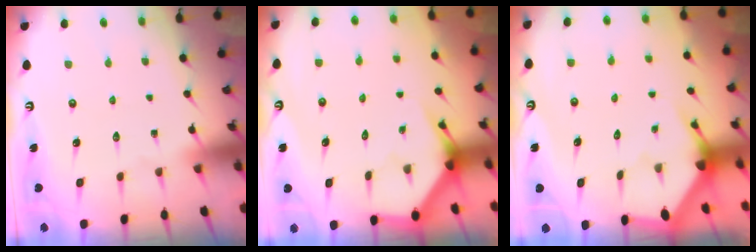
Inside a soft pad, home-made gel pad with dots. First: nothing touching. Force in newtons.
{"total": 3.7, "press": 3.7, "slide": 0.4}
{"total": 2.9, "press": 2.9, "slide": 0.2}